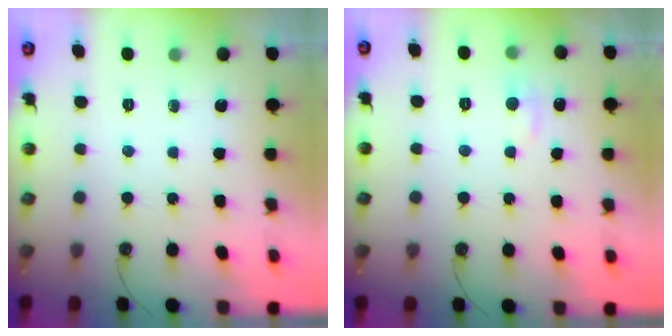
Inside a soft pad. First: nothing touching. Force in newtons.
{"total": 1.1, "press": 0.9, "slide": 0.6}